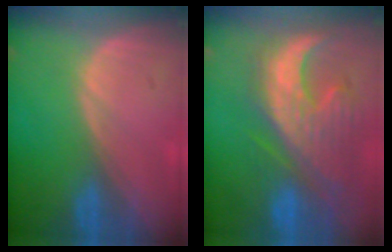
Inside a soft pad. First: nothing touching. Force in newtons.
{"total": 12.2, "press": 11.2, "slide": 4.9}